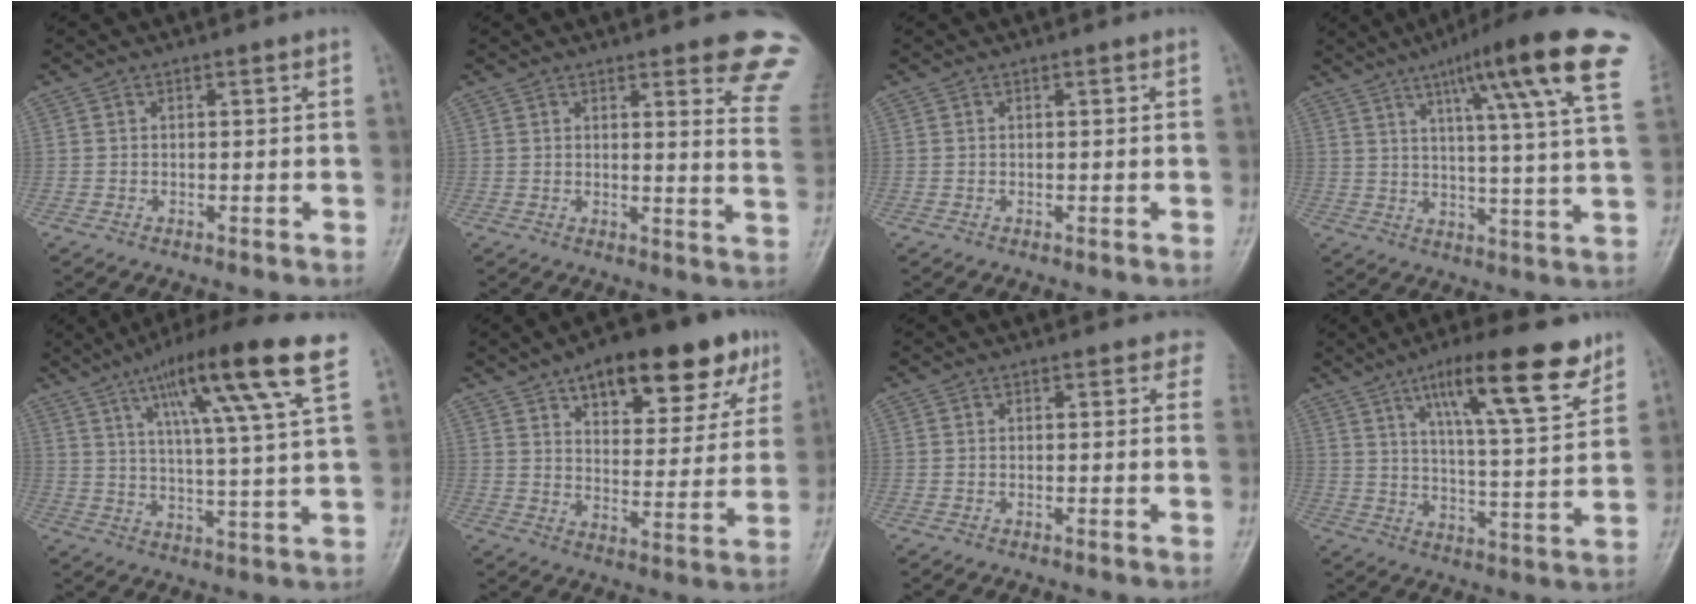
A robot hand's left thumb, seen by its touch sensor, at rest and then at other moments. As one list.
[{"total": 11.2, "force": [8.3, 2.4, 7.2], "torque": [-0.048, -0.050, 0.071]}, {"total": 0.0}, {"total": 20.7, "force": [10.3, 2.0, 17.8], "torque": [-0.248, -0.020, 0.136]}, {"total": 17.3, "force": [8.9, 1.0, 14.8], "torque": [-0.240, -0.022, 0.137]}, {"total": 20.2, "force": [11.5, 8.8, 14.1], "torque": [-0.148, -0.026, 0.165]}, {"total": 2.4, "force": [1.5, 1.6, 0.9], "torque": [0.020, -0.004, -0.003]}, {"total": 17.4, "force": [10.4, 3.9, 13.4], "torque": [-0.186, -0.047, 0.166]}]